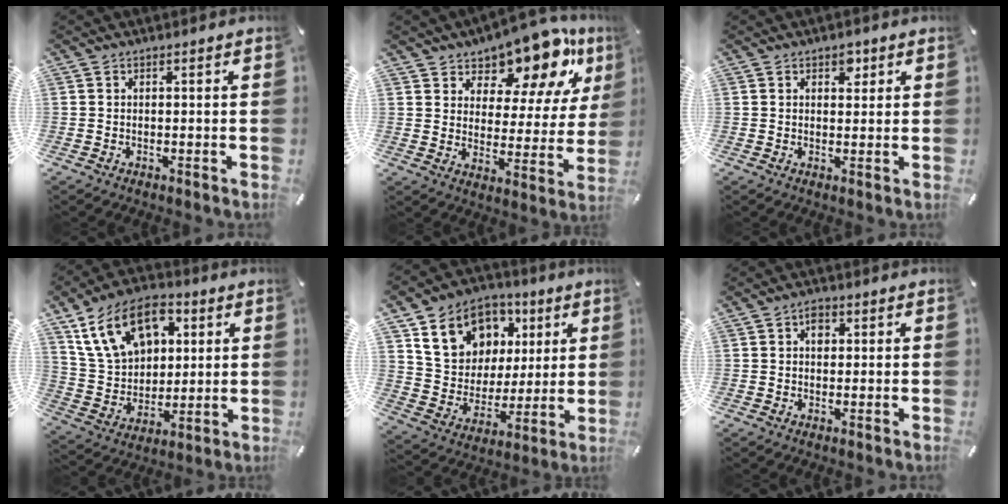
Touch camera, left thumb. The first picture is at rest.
{"total": 14.0, "force": [12.3, 5.2, 4.1], "torque": [-0.077, -0.107, 0.213]}
{"total": 2.7, "force": [1.5, 1.8, 1.3], "torque": [-0.005, -0.006, 0.022]}
{"total": 16.5, "force": [7.4, 11.7, 9.1], "torque": [-0.182, -0.013, 0.141]}
{"total": 15.7, "force": [6.8, 13.0, 5.6], "torque": [-0.100, -0.023, 0.136]}
{"total": 2.4, "force": [0.6, 1.8, 1.5], "torque": [-0.015, 0.002, 0.005]}